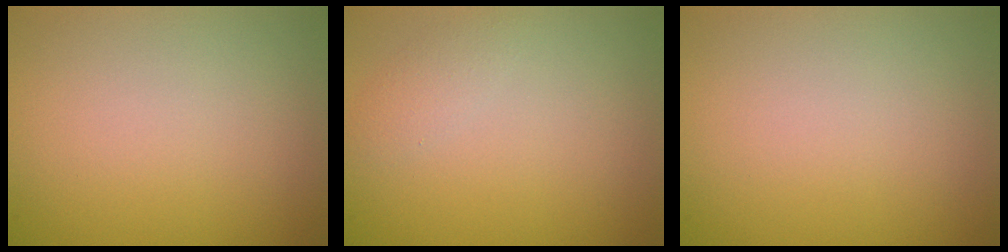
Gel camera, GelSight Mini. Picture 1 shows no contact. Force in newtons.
{"total": 1.1, "press": 1.1, "slide": 0.1}
{"total": 0.0}